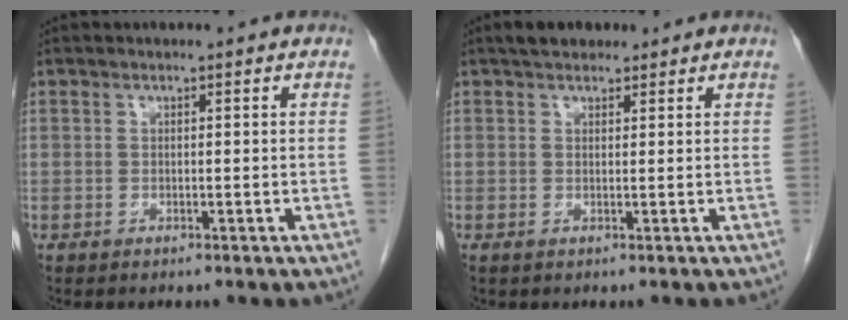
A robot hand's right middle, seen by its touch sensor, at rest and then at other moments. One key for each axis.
{"total": 3.6, "fx": 2.7, "fy": 1.8, "fz": 1.5, "tx": -0.025, "ty": 0.023, "tz": 0.042}